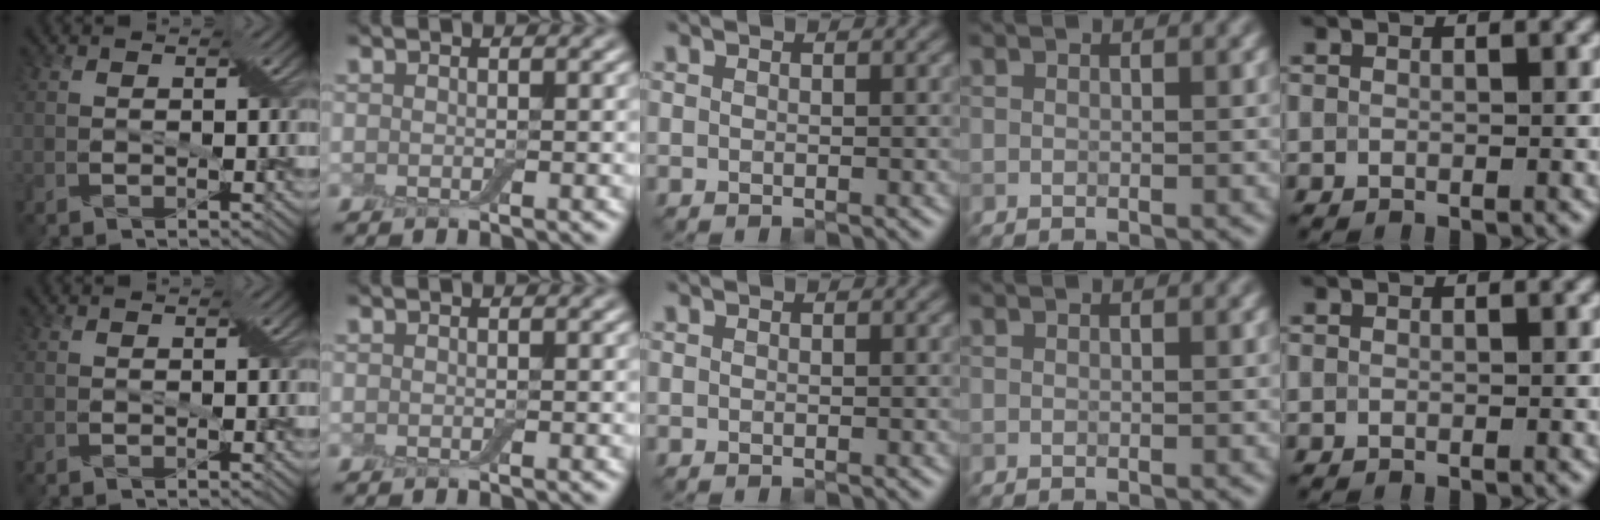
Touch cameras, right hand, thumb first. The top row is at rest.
{}